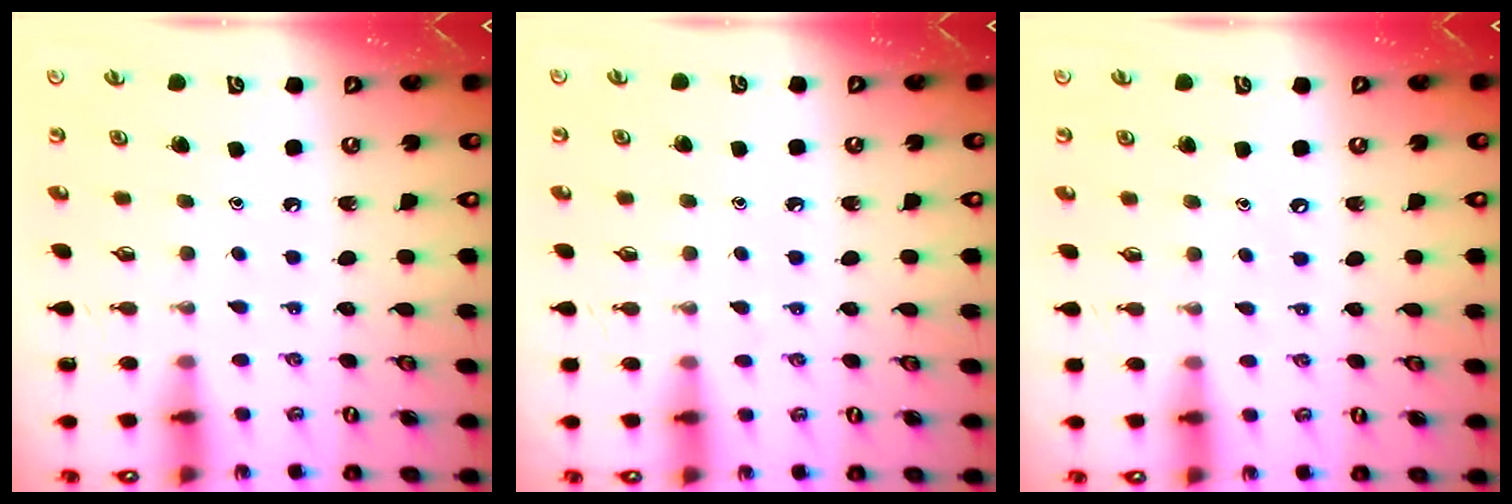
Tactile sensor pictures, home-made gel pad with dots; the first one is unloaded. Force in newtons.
{"total": 4.4, "press": 4.3, "slide": 0.6}
{"total": 3.8, "press": 3.8, "slide": 0.5}